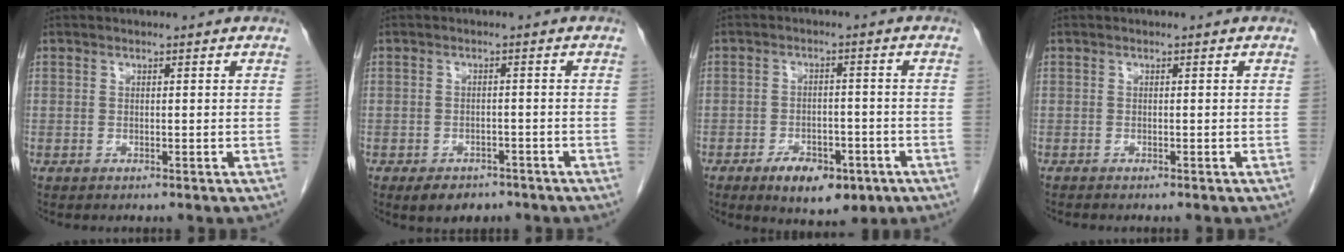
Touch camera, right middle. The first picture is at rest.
{"total": 4.8, "force": [-3.5, 2.7, 1.8], "torque": [-0.023, 0.001, -0.046]}
{"total": 8.3, "force": [-4.8, 4.0, 5.4], "torque": [-0.081, -0.003, -0.066]}
{"total": 0.5, "force": [-0.5, 0.0, 0.1], "torque": [-0.004, -0.001, -0.011]}